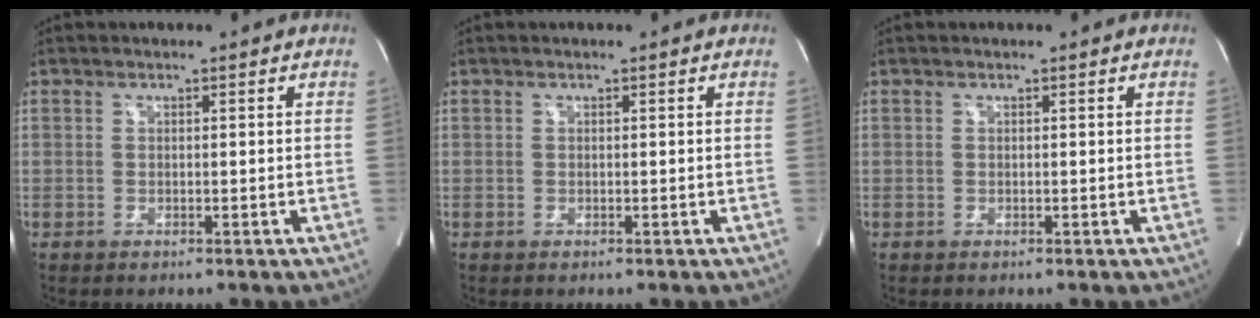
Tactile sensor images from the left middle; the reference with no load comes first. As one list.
[{"total": 0.0}, {"total": 0.0}]